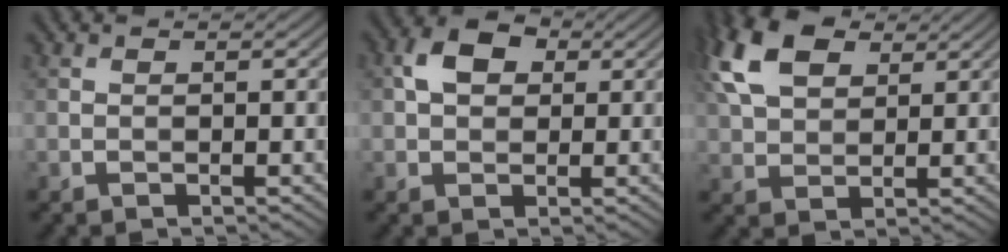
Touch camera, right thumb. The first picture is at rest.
{"total": 4.6, "force": [1.2, 3.4, 2.9], "torque": [-0.059, 0.010, 0.015]}
{"total": 10.7, "force": [4.9, 6.2, 7.3], "torque": [-0.193, 0.030, 0.096]}